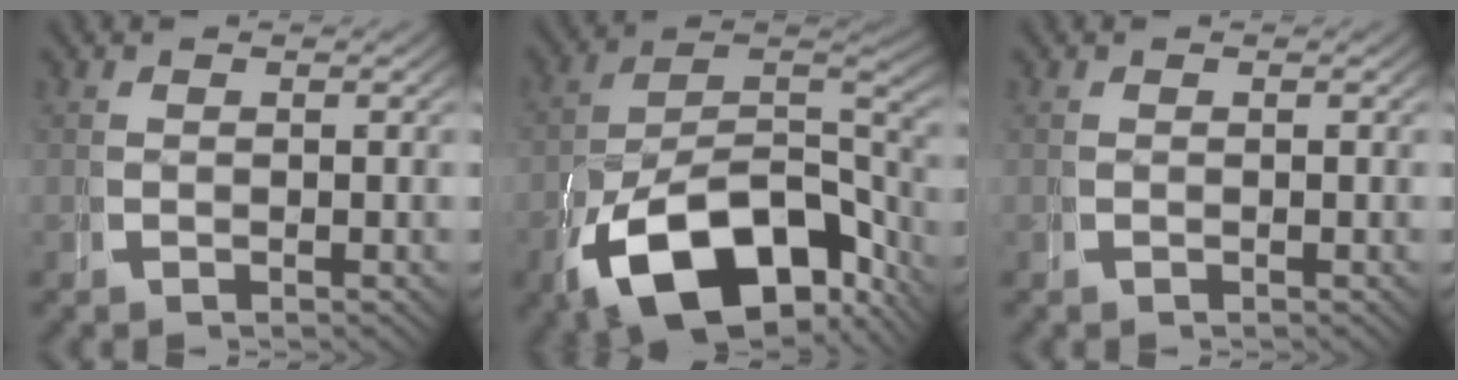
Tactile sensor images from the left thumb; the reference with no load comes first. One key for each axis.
{"total": 16.3, "fx": -5.6, "fy": 9.9, "fz": 11.7, "tx": -0.221, "ty": -0.060, "tz": -0.062}
{"total": 0.0}